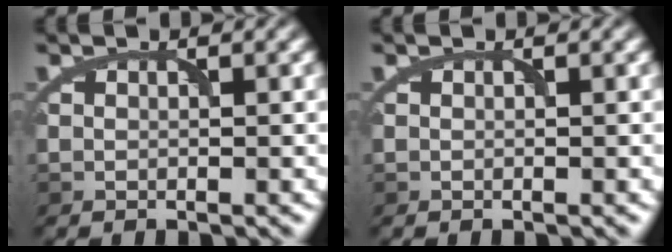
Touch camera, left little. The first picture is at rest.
{"total": 0.0}